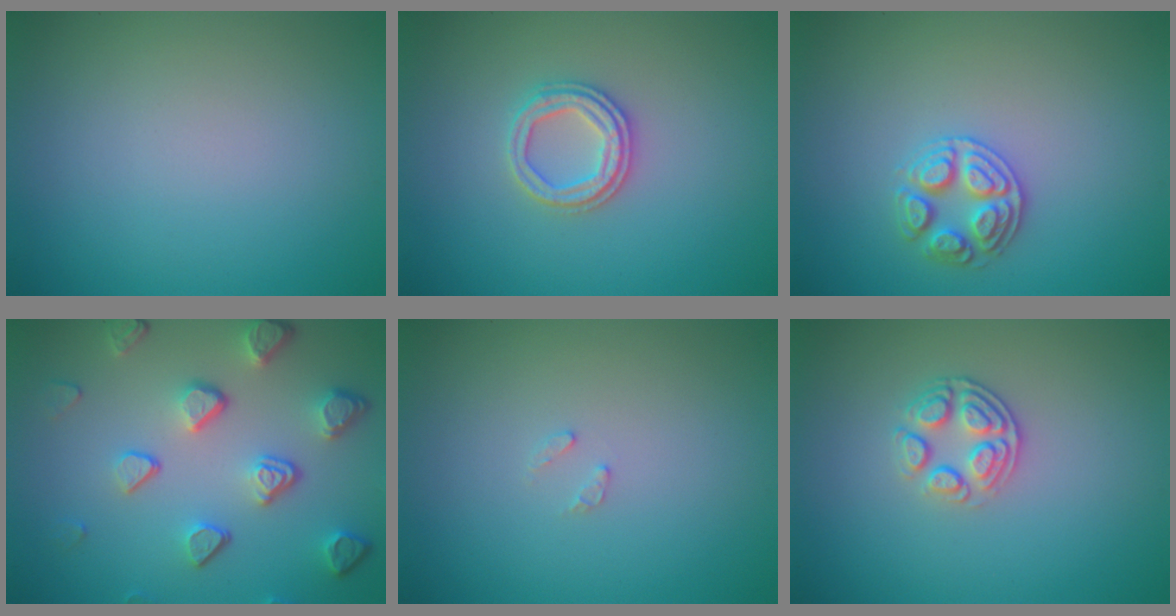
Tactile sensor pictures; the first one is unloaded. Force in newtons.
{"total": 2.6, "press": 2.5, "slide": 0.7}
{"total": 2.7, "press": 2.7, "slide": 0.5}
{"total": 5.0, "press": 3.9, "slide": 3.2}
{"total": 0.8, "press": 0.7, "slide": 0.1}
{"total": 2.7, "press": 2.4, "slide": 1.2}